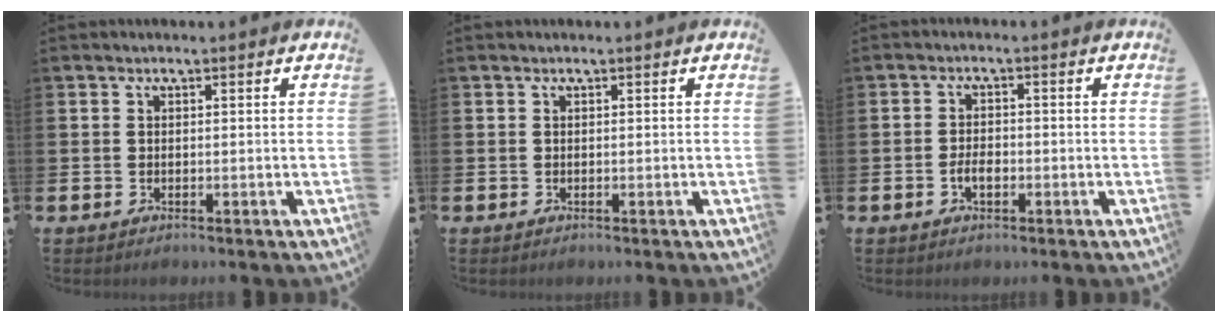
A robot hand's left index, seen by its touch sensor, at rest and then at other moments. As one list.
[{"total": 0.0}, {"total": 2.3, "force": [-0.7, 1.2, 1.8], "torque": [-0.023, -0.002, -0.015]}]